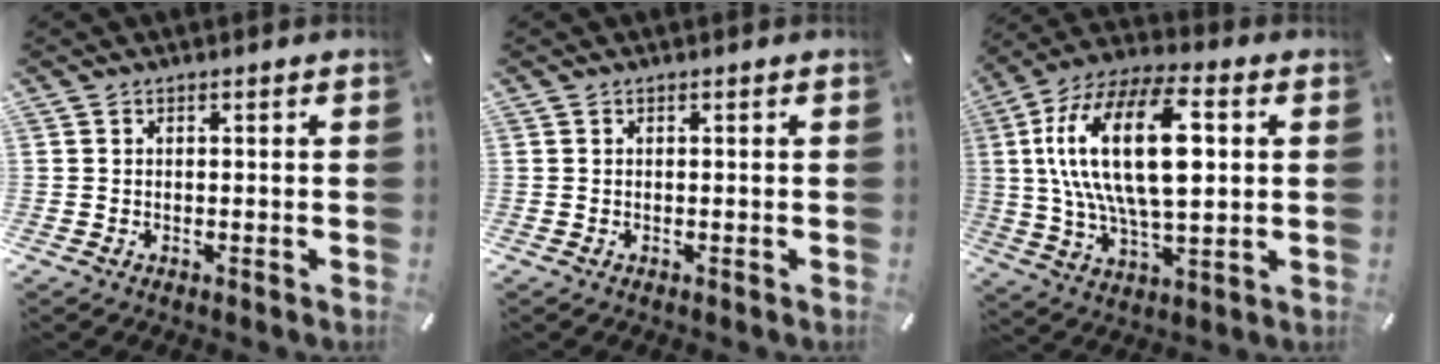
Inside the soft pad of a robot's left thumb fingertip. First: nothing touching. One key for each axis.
{"total": 0.0}
{"total": 23.2, "fx": 4.3, "fy": 10.8, "fz": 20.1, "tx": -0.415, "ty": -0.005, "tz": 0.057}